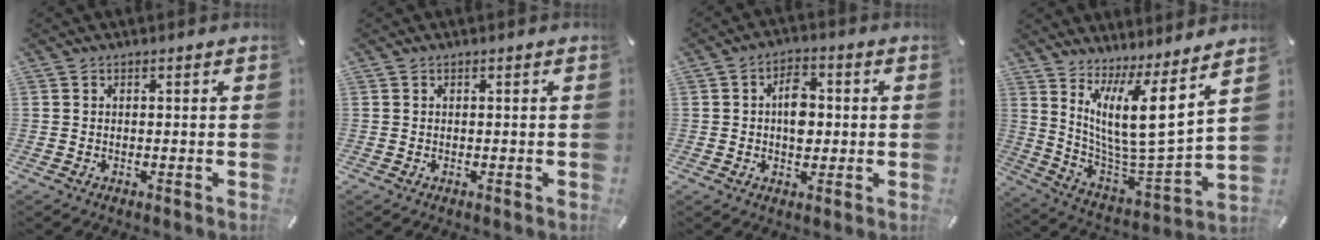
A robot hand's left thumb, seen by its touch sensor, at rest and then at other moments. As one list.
[{"total": 0.0}, {"total": 6.9, "force": [0.2, 4.4, 5.3], "torque": [-0.069, 0.000, -0.002]}, {"total": 15.5, "force": [8.5, 3.3, 12.6], "torque": [-0.229, -0.081, 0.134]}]